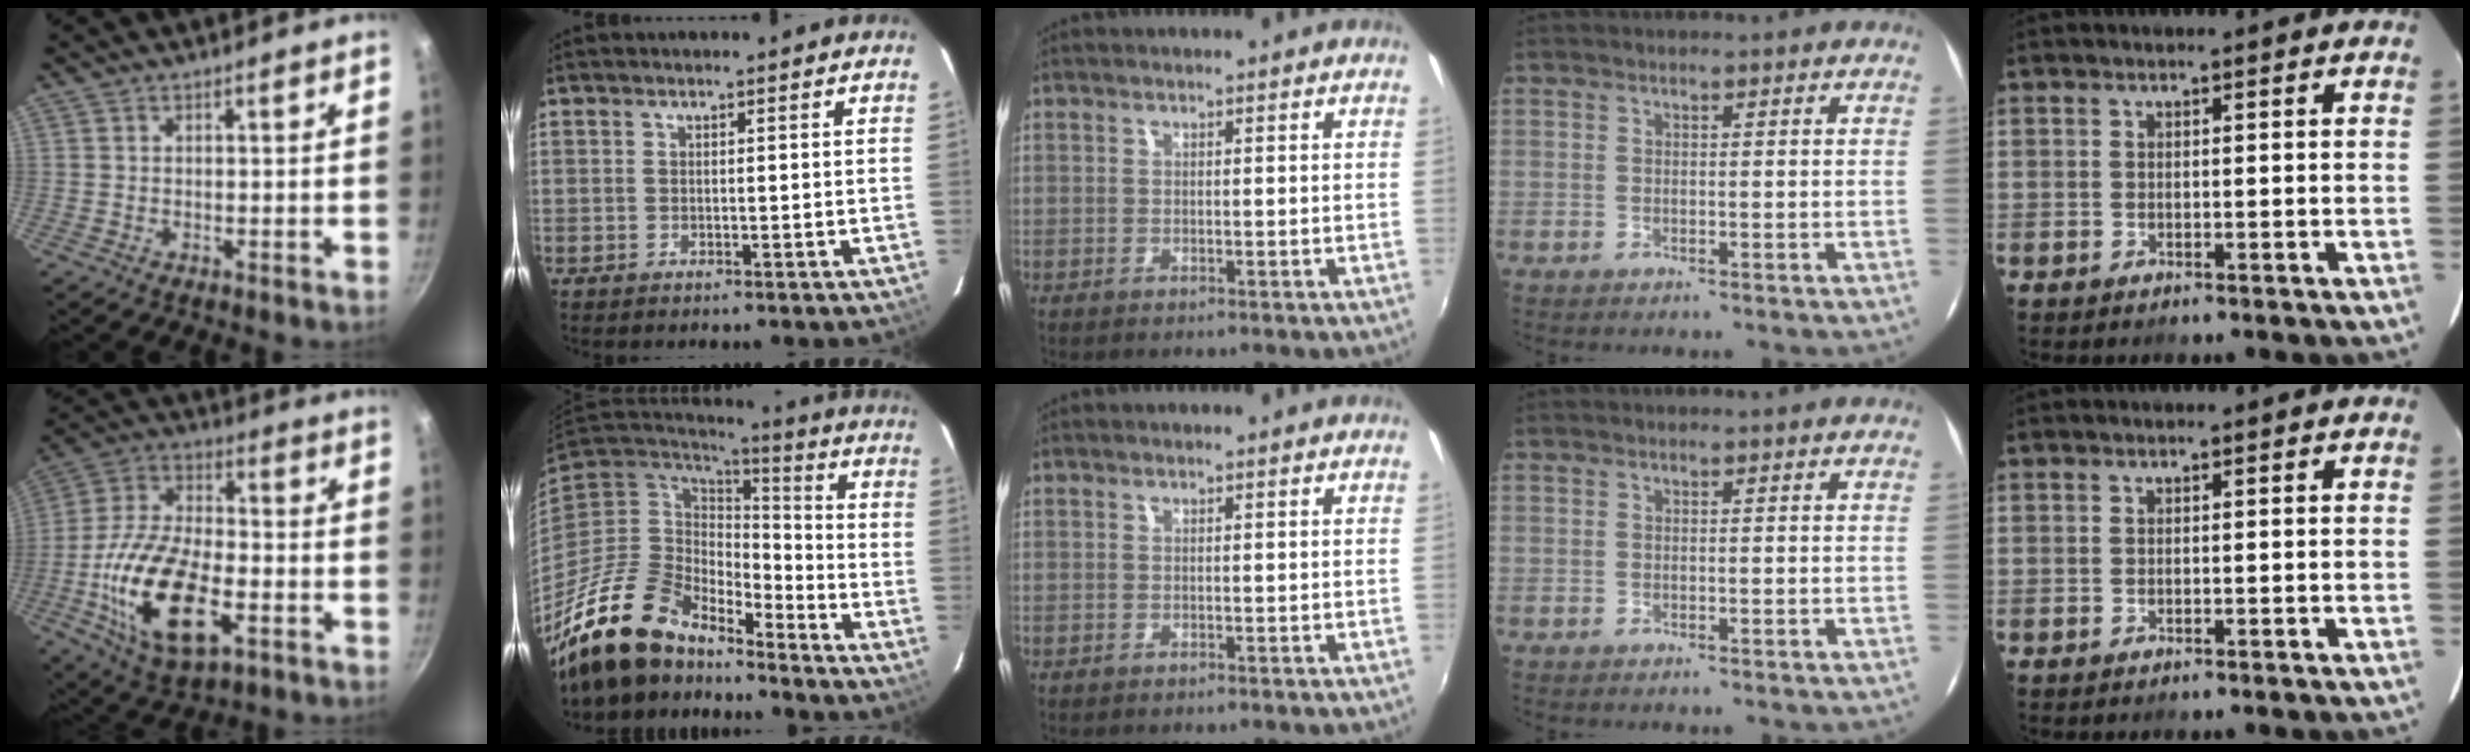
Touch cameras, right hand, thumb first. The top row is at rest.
{"thumb": {"total": 21.4, "force": [-6.2, 10.8, 17.4], "torque": [-0.329, 0.021, -0.111]}, "index": {"total": 17.1, "force": [-14.7, 6.3, 6.1], "torque": [-0.134, -0.013, -0.265]}}